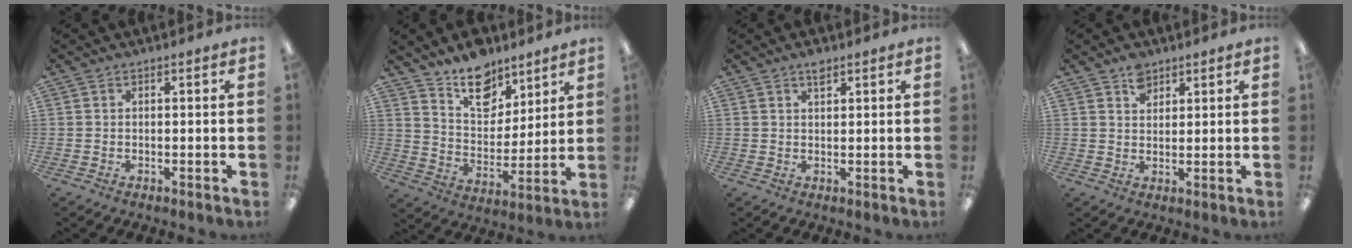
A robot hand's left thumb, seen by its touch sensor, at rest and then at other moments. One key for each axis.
{"total": 12.8, "fx": 9.9, "fy": 6.9, "fz": 4.2, "tx": -0.058, "ty": -0.067, "tz": 0.182}
{"total": 2.5, "fx": 1.8, "fy": 1.0, "fz": 1.4, "tx": -0.017, "ty": -0.006, "tz": 0.028}
{"total": 4.2, "fx": 3.0, "fy": 2.6, "fz": 1.3, "tx": -0.017, "ty": -0.010, "tz": 0.054}